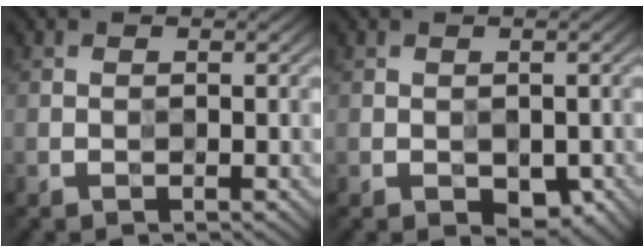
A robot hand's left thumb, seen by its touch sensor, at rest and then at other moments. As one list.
[{"total": 3.5, "force": [-1.6, 2.1, 2.3], "torque": [-0.033, -0.009, -0.020]}]